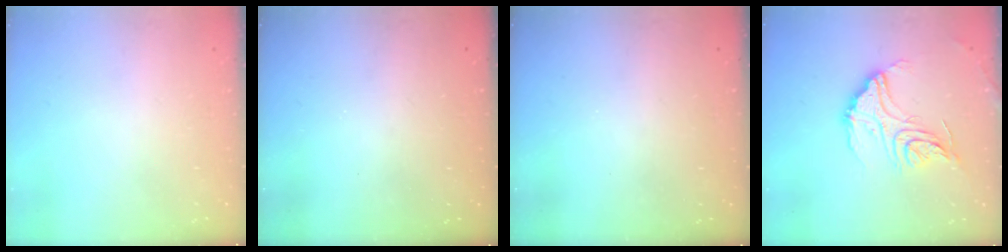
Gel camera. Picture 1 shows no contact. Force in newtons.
{"total": 3.3, "press": 3.3, "slide": 0.1}
{"total": 3.2, "press": 3.2, "slide": 0.1}
{"total": 17.7, "press": 17.6, "slide": 1.8}